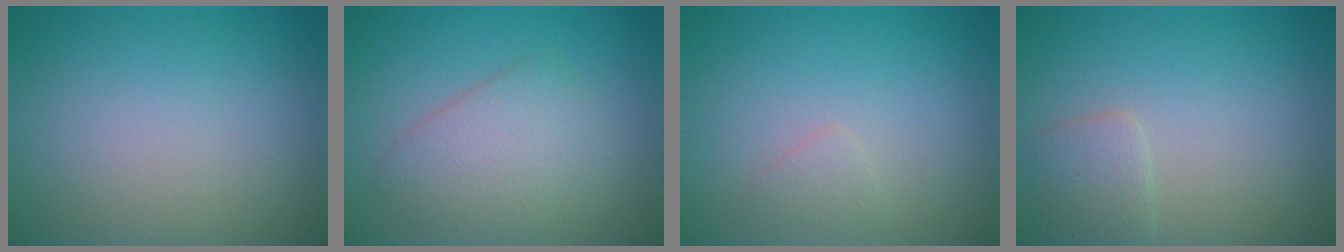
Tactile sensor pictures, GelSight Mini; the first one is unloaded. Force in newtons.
{"total": 3.7, "press": 3.7, "slide": 0.1}
{"total": 0.8, "press": 0.8, "slide": 0.0}
{"total": 1.9, "press": 1.9, "slide": 0.1}